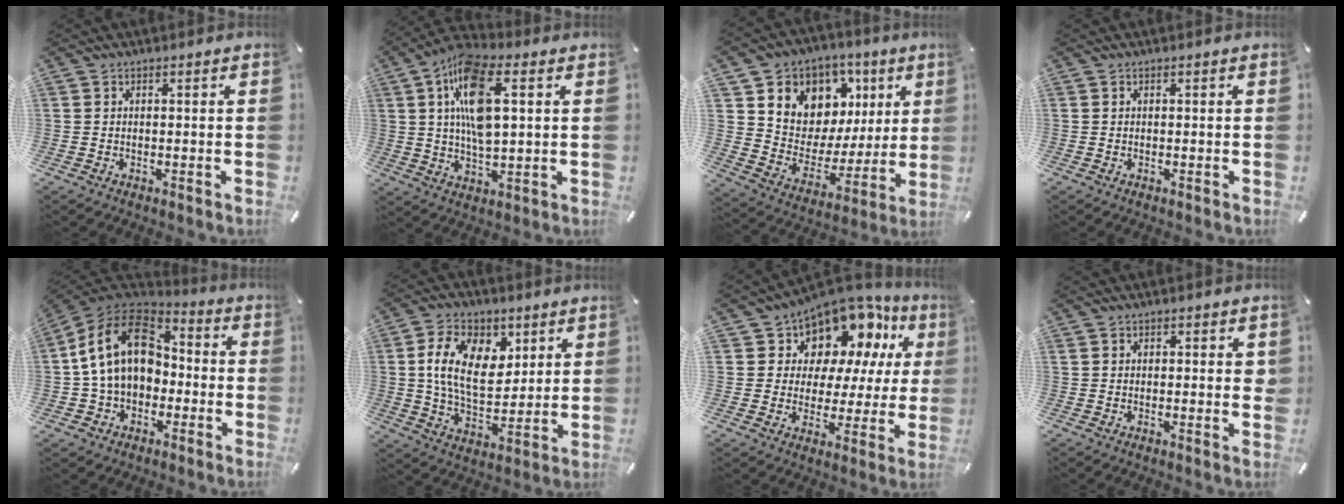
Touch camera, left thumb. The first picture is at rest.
{"total": 15.0, "force": [4.0, 6.7, 12.8], "torque": [-0.251, -0.001, 0.068]}
{"total": 9.5, "force": [4.6, 8.2, 1.5], "torque": [-0.031, -0.062, 0.089]}
{"total": 0.0}
{"total": 18.0, "force": [1.3, 13.9, 11.4], "torque": [-0.225, 0.017, 0.020]}
{"total": 15.0, "force": [4.7, 9.9, 10.3], "torque": [-0.177, 0.006, 0.087]}
{"total": 12.4, "force": [9.9, 6.9, 2.8], "torque": [-0.054, -0.094, 0.177]}
{"total": 1.8, "force": [0.7, 1.1, 1.3], "torque": [-0.017, -0.001, 0.010]}